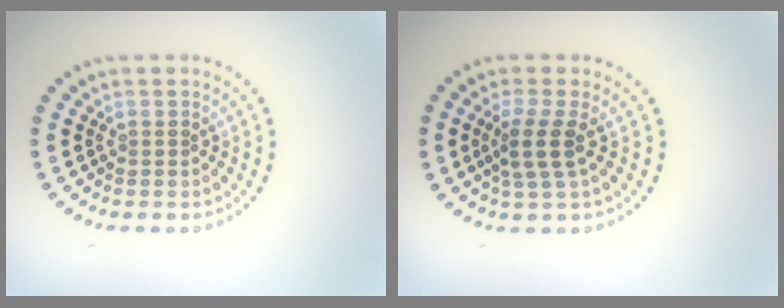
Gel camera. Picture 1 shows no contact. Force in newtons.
{"total": 2.6, "press": 2.1, "slide": 1.6}